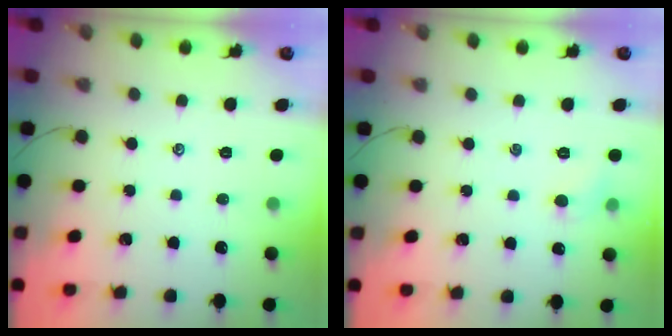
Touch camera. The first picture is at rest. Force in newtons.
{"total": 5.0, "press": 4.8, "slide": 1.5}